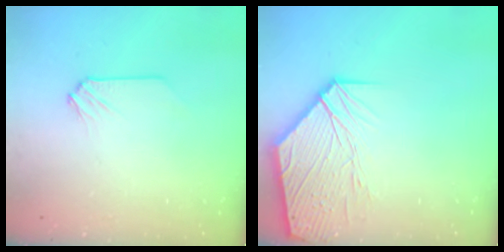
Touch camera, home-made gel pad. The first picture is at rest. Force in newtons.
{"total": 11.1, "press": 10.9, "slide": 1.8}